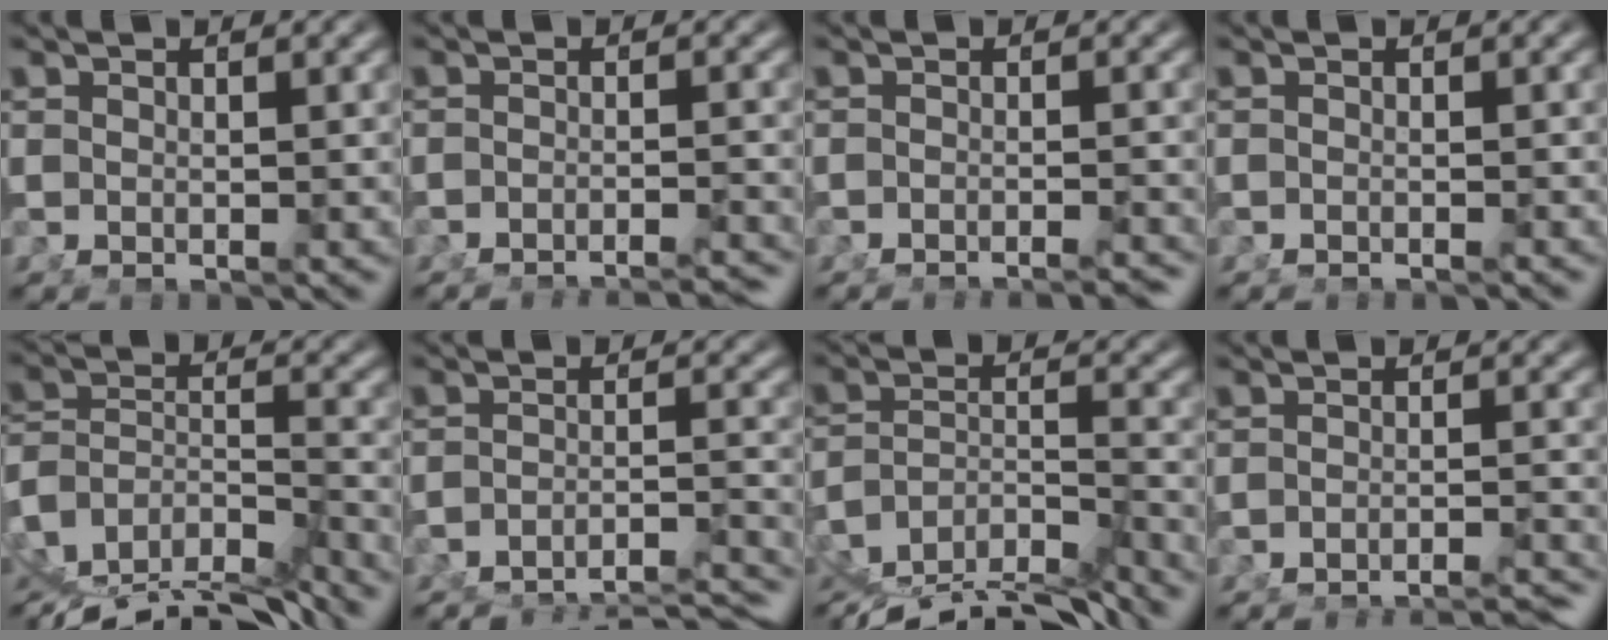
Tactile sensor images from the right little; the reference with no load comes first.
{"total": 5.6, "force": [-5.6, 0.4, 0.9], "torque": [0.007, -0.004, -0.090]}
{"total": 3.2, "force": [-3.2, -0.1, 0.7], "torque": [0.001, 0.001, -0.053]}
{"total": 1.0, "force": [-1.0, -0.4, 0.0], "torque": [0.005, 0.001, -0.016]}
{"total": 13.2, "force": [-6.6, 10.0, 5.6], "torque": [-0.135, -0.067, -0.102]}
{"total": 11.2, "force": [-10.3, 3.3, 2.8], "torque": [-0.020, -0.026, -0.155]}
{"total": 10.3, "force": [-6.6, 6.2, 5.0], "torque": [-0.083, -0.046, -0.100]}
{"total": 7.1, "force": [-6.9, 0.7, 1.2], "torque": [0.007, -0.007, -0.110]}